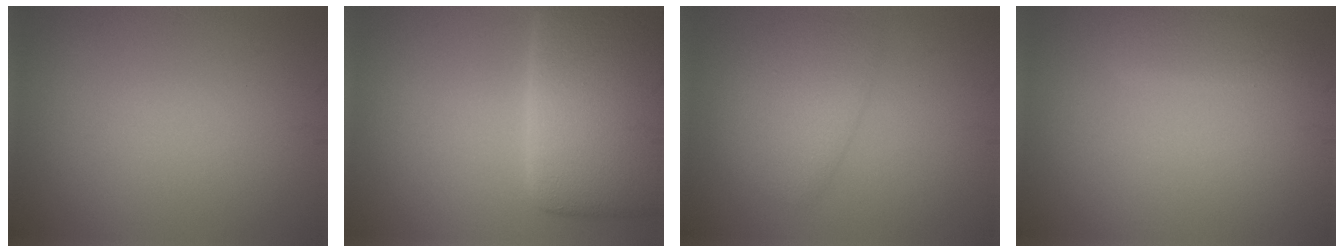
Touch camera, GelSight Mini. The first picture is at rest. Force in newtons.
{"total": 11.4, "press": 11.4, "slide": 0.5}
{"total": 3.4, "press": 3.4, "slide": 0.3}
{"total": 1.8, "press": 1.8, "slide": 0.2}